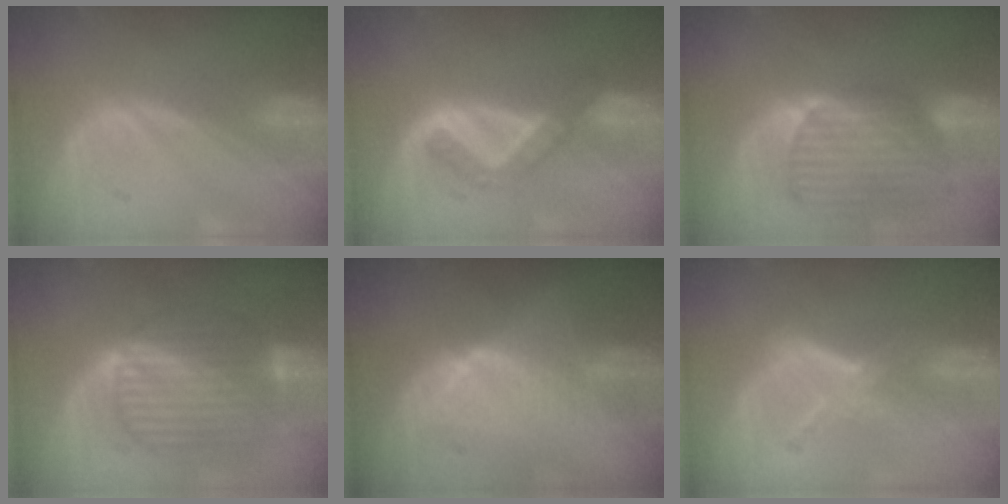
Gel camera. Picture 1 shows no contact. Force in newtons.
{"total": 5.2, "press": 4.5, "slide": 2.7}
{"total": 9.3, "press": 8.3, "slide": 4.2}
{"total": 10.3, "press": 10.2, "slide": 0.8}
{"total": 7.9, "press": 7.0, "slide": 3.6}
{"total": 4.8, "press": 4.7, "slide": 1.2}